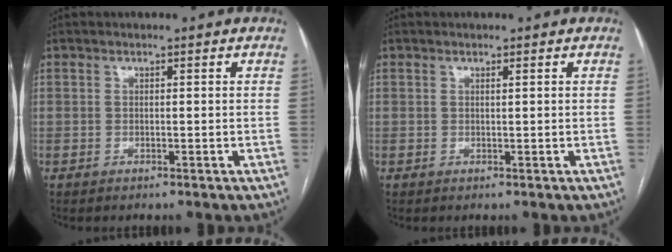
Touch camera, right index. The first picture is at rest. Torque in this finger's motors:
{"motor_torque": [-0.45, 0.29, -0.08, -0.01]}